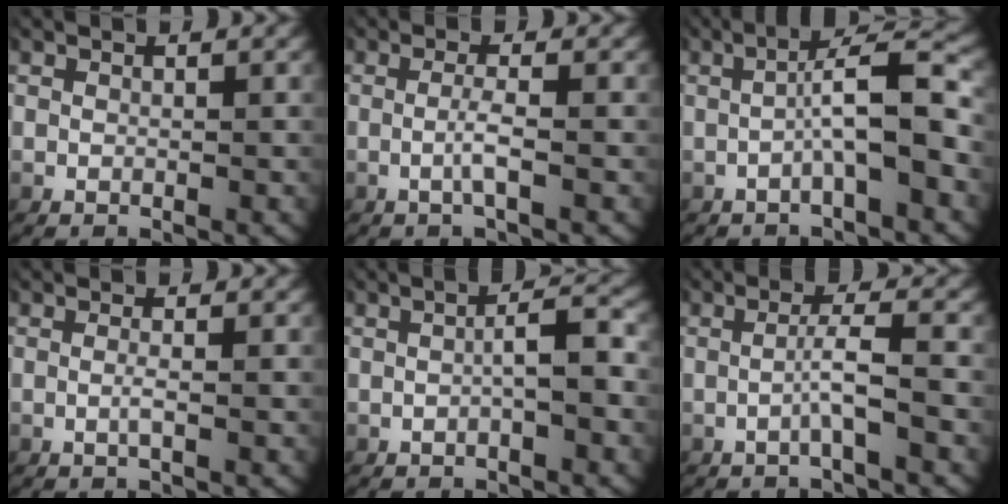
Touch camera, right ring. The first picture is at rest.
{"total": 1.8, "force": [-0.5, -0.1, 1.8], "torque": [-0.041, -0.004, -0.009]}
{"total": 5.4, "force": [-0.9, 1.3, 5.1], "torque": [-0.070, 0.013, -0.019]}
{"total": 1.1, "force": [-0.4, -0.1, 1.0], "torque": [-0.025, -0.003, -0.008]}
{"total": 2.4, "force": [-0.3, 0.4, 2.3], "torque": [-0.038, 0.006, -0.005]}
{"total": 2.5, "force": [-0.8, -0.2, 2.3], "torque": [-0.041, 0.005, -0.017]}